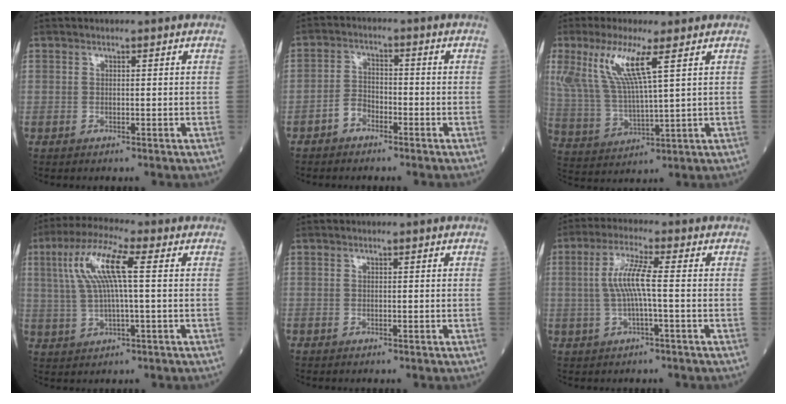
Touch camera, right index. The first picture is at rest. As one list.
[{"total": 3.3, "force": [-2.2, 2.0, 1.5], "torque": [-0.028, 0.007, -0.042]}, {"total": 10.9, "force": [5.1, 1.0, 9.5], "torque": [-0.220, 0.002, 0.105]}, {"total": 9.6, "force": [2.3, 1.0, 9.3], "torque": [-0.198, 0.019, 0.043]}, {"total": 0.0}, {"total": 6.0, "force": [0.1, 0.4, 6.0], "torque": [-0.125, 0.011, -0.001]}]